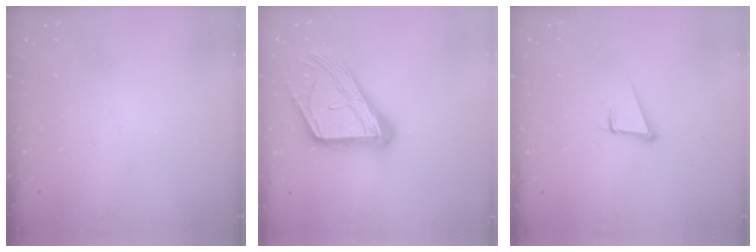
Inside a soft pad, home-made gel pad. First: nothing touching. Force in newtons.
{"total": 17.1, "press": 17.0, "slide": 1.6}
{"total": 4.8, "press": 3.6, "slide": 3.1}